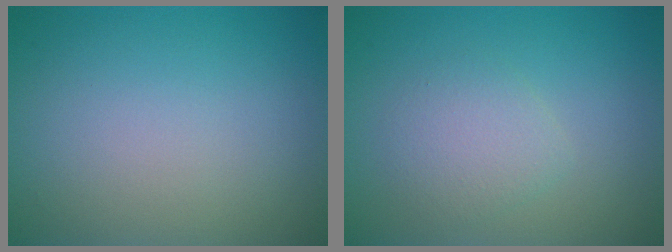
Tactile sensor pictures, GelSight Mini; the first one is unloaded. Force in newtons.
{"total": 2.3, "press": 2.3, "slide": 0.1}